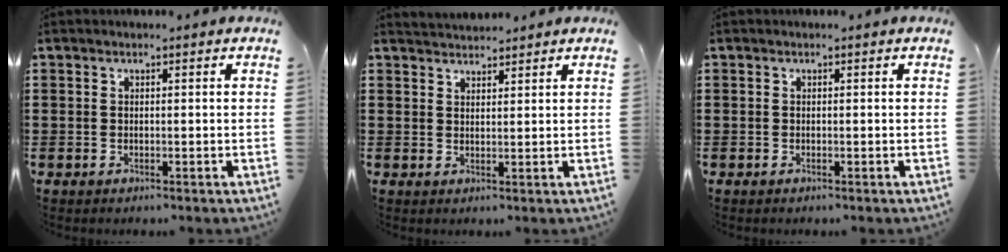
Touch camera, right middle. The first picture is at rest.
{"total": 2.2, "force": [2.1, 0.2, -0.3], "torque": [-0.001, 0.000, 0.042]}
{"total": 0.0}